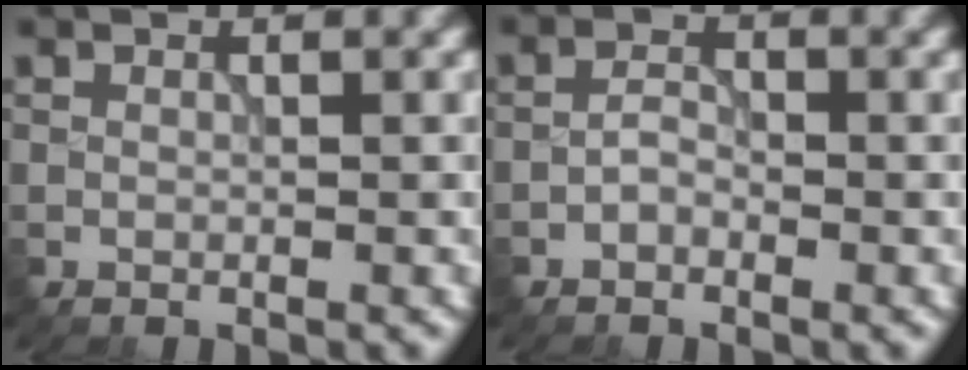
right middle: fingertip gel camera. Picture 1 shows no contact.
{"total": 1.2, "force": [-0.8, 0.7, 0.7], "torque": [-0.014, 0.004, -0.018]}